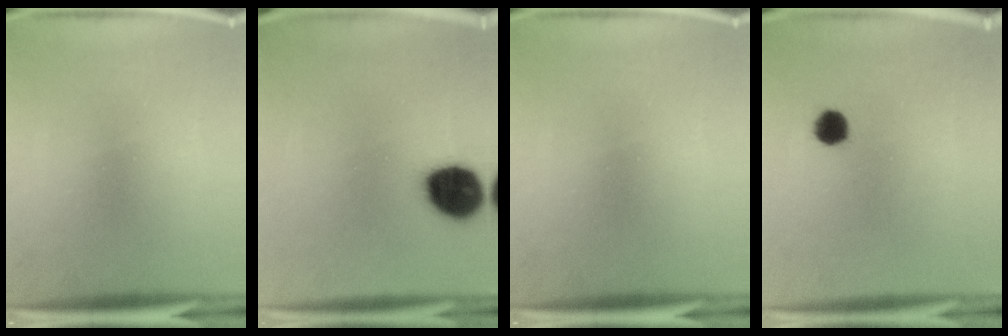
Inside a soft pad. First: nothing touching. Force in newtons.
{"total": 13.6}
{"total": 0.0}
{"total": 3.8}